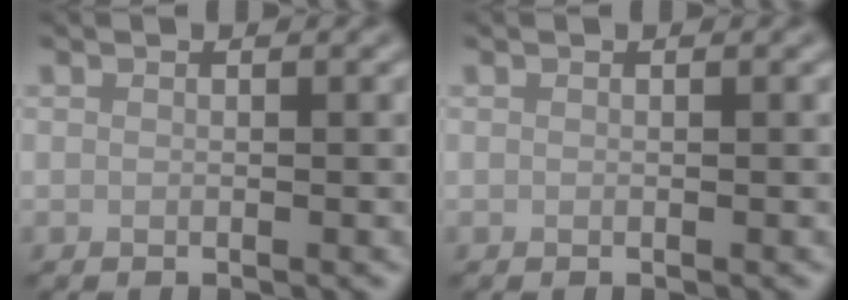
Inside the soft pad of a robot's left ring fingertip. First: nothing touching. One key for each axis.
{"total": 0.0}